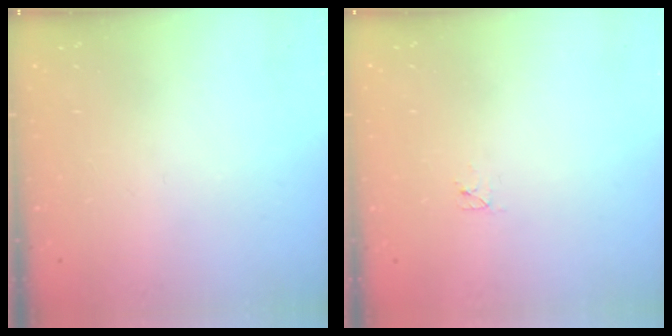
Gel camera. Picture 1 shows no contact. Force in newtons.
{"total": 2.4, "press": 2.4, "slide": 0.3}